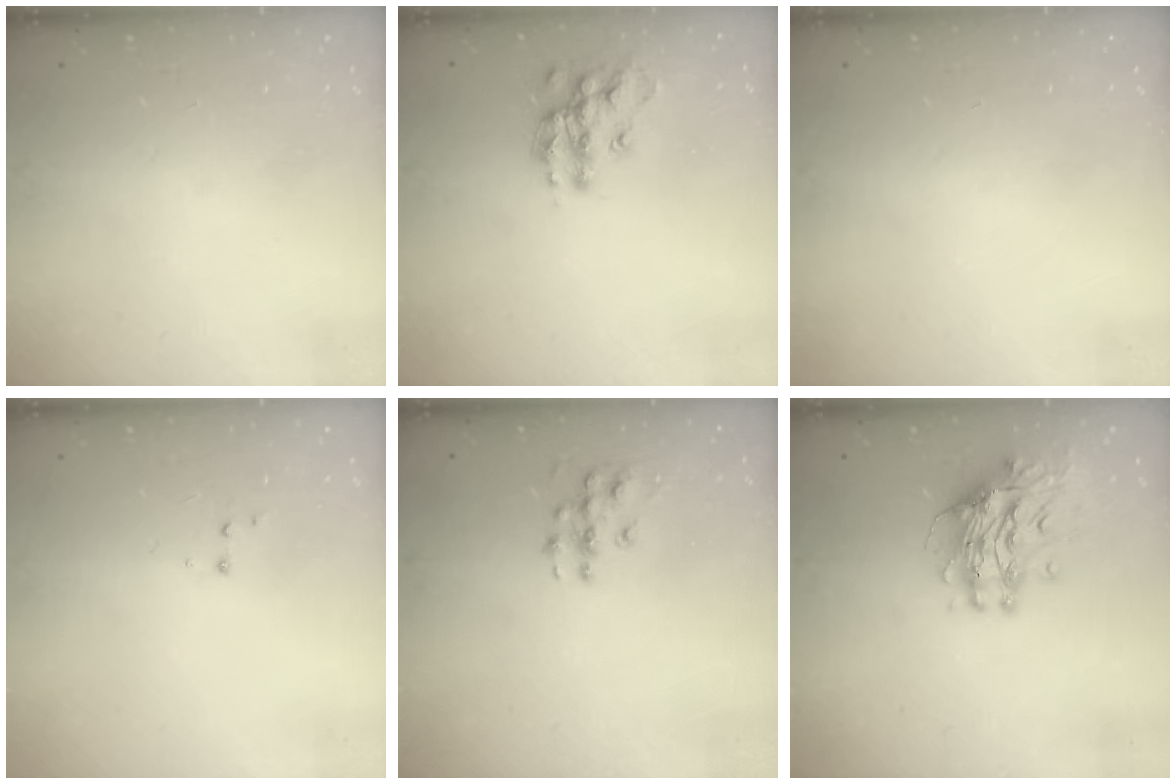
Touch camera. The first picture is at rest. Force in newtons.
{"total": 13.2, "press": 13.1, "slide": 0.9}
{"total": 0.0}
{"total": 3.4, "press": 3.3, "slide": 0.6}
{"total": 6.1, "press": 6.1, "slide": 0.4}
{"total": 13.5, "press": 13.4, "slide": 1.4}